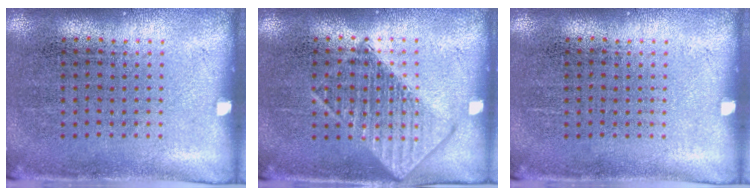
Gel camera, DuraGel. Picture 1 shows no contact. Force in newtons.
{"total": 2.7, "press": 2.7, "slide": 0.4}
{"total": 0.0}